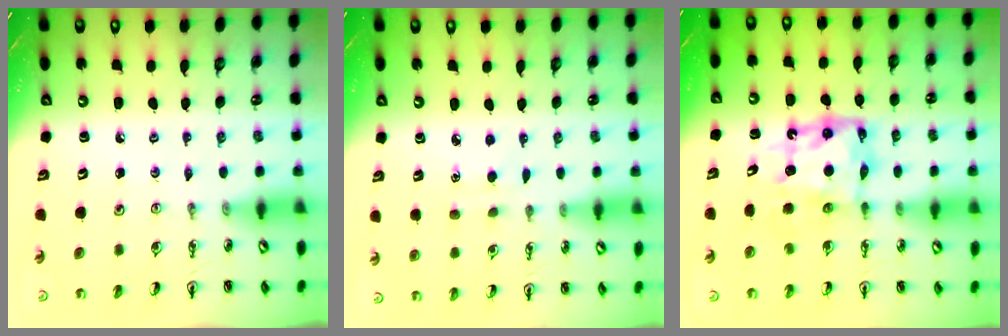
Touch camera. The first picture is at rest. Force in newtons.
{"total": 2.9, "press": 2.8, "slide": 0.5}
{"total": 9.5, "press": 9.5, "slide": 0.9}